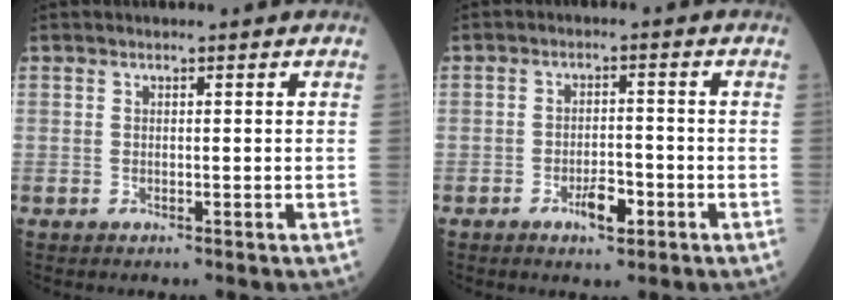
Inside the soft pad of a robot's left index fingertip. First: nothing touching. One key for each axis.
{"total": 3.9, "fx": -2.1, "fy": 1.2, "fz": 3.1, "tx": -0.054, "ty": 0.003, "tz": -0.035}